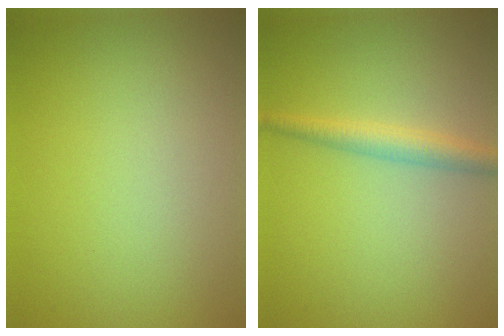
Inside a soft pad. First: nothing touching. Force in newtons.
{"total": 2.4, "press": 2.4, "slide": 0.0}